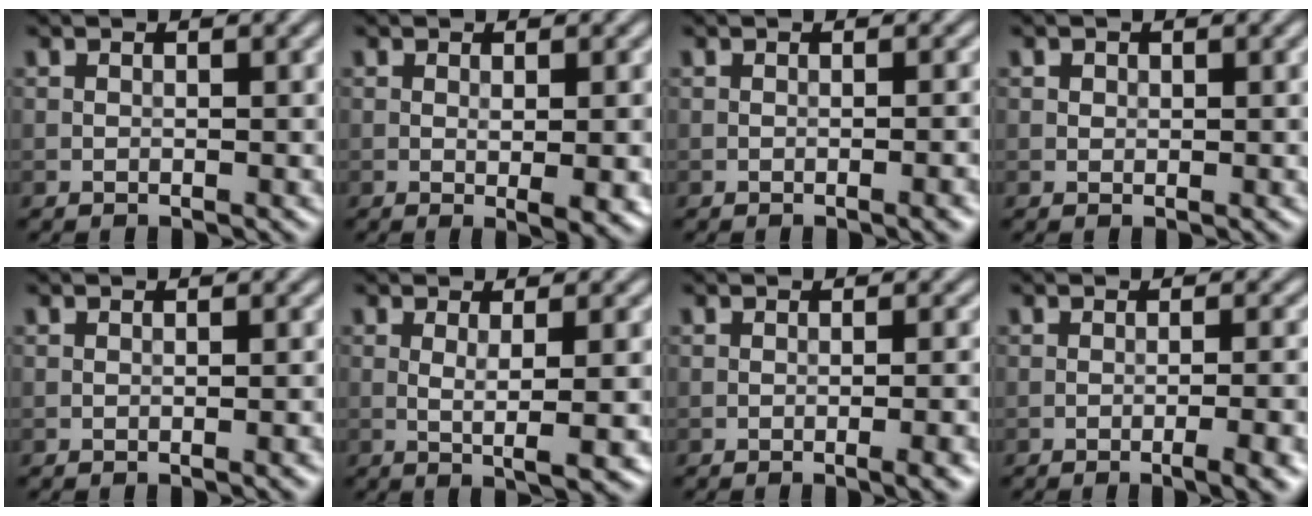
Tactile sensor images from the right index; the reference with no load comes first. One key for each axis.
{"total": 2.8, "fx": -0.3, "fy": 0.5, "fz": 2.7, "tx": -0.041, "ty": -0.006, "tz": -0.001}
{"total": 2.2, "fx": -0.7, "fy": 0.5, "fz": 2.0, "tx": -0.020, "ty": 0.001, "tz": -0.011}
{"total": 0.6, "fx": 0.3, "fy": 0.5, "fz": 0.1, "tx": 0.000, "ty": -0.003, "tz": 0.005}
{"total": 1.1, "fx": -0.3, "fy": 0.2, "fz": 1.1, "tx": -0.012, "ty": 0.000, "tz": -0.006}
{"total": 4.2, "fx": -0.1, "fy": 0.7, "fz": 4.1, "tx": -0.066, "ty": -0.002, "tz": 0.001}
{"total": 3.7, "fx": -1.3, "fy": 1.1, "fz": 3.3, "tx": -0.034, "ty": 0.003, "tz": -0.017}
{"total": 5.0, "fx": -2.0, "fy": 1.4, "fz": 4.3, "tx": -0.045, "ty": 0.005, "tz": -0.024}